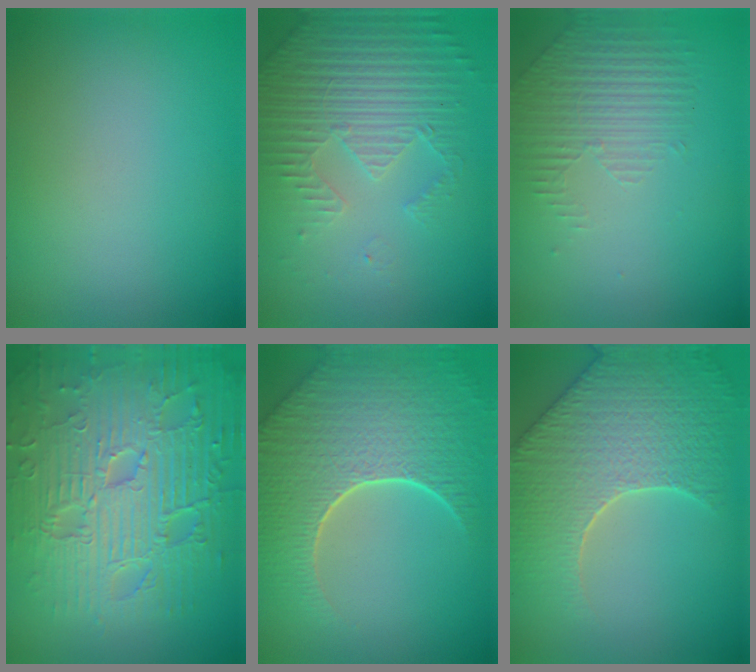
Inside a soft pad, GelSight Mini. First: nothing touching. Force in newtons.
{"total": 5.0, "press": 3.7, "slide": 3.4}
{"total": 1.5, "press": 0.9, "slide": 1.2}
{"total": 11.1, "press": 7.3, "slide": 8.4}
{"total": 8.8, "press": 6.3, "slide": 6.1}
{"total": 8.0, "press": 6.4, "slide": 4.9}